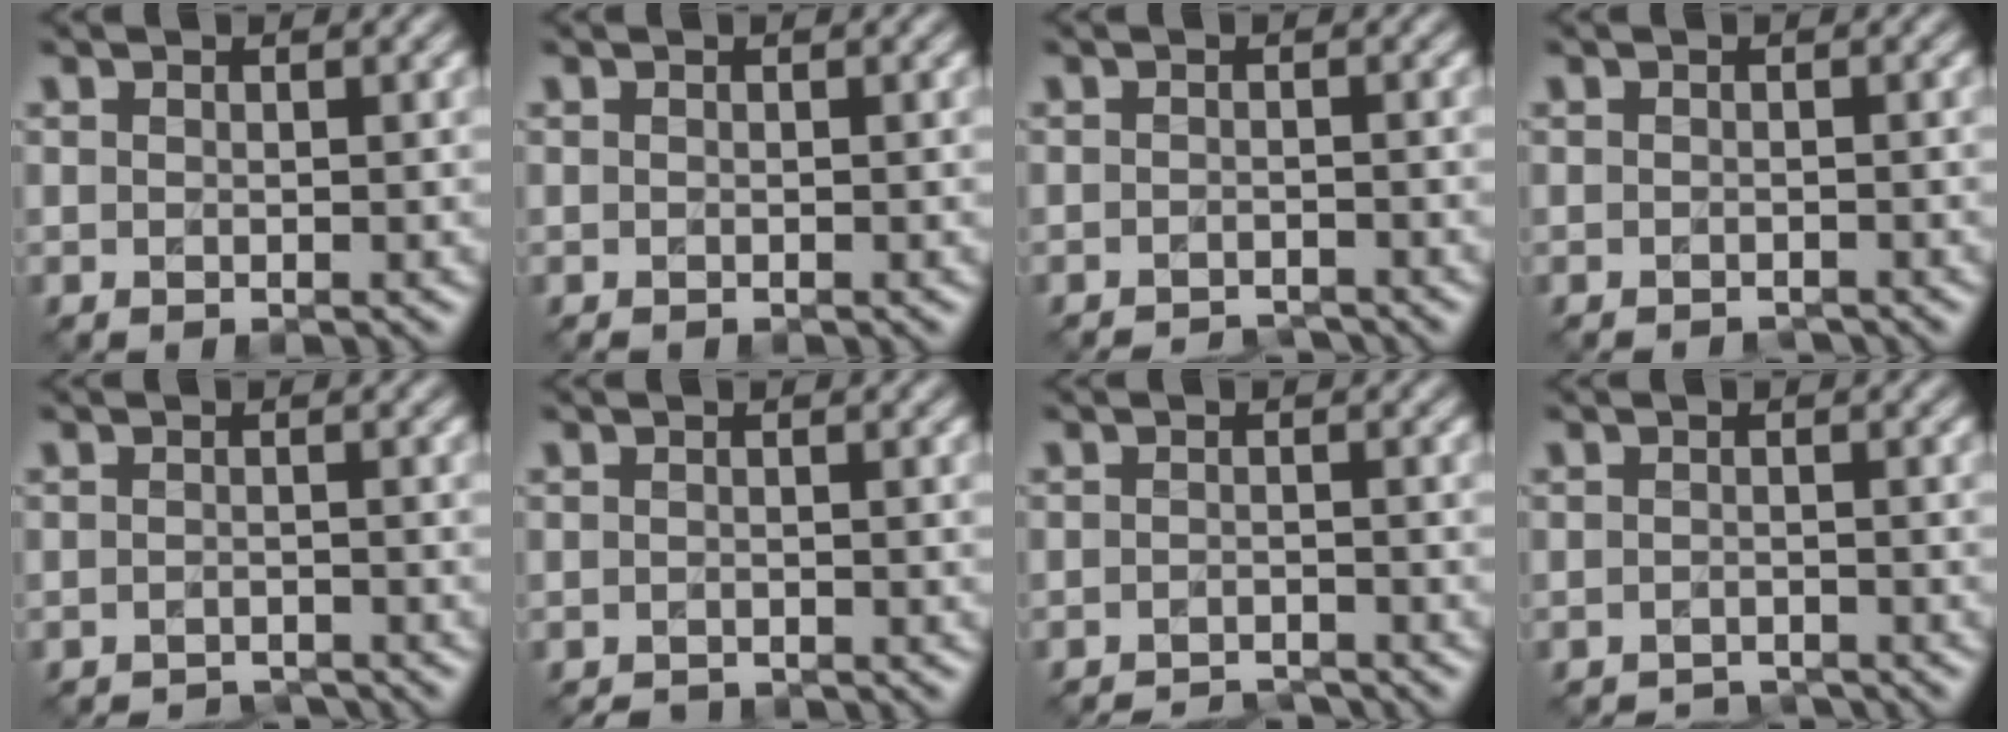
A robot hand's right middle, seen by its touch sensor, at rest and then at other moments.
{"total": 0.0}
{"total": 2.3, "force": [-2.2, -0.1, -0.2], "torque": [0.009, -0.009, -0.038]}
{"total": 1.1, "force": [-1.1, 0.0, 0.0], "torque": [0.000, -0.009, -0.019]}
{"total": 2.5, "force": [-2.5, 0.0, -0.3], "torque": [0.010, -0.009, -0.040]}
{"total": 1.4, "force": [-1.4, 0.3, 0.1], "torque": [0.003, -0.009, -0.022]}
{"total": 3.2, "force": [-3.1, 0.1, 0.3], "torque": [0.008, -0.003, -0.051]}
{"total": 2.6, "force": [-2.5, 0.0, -0.3], "torque": [0.012, -0.007, -0.041]}